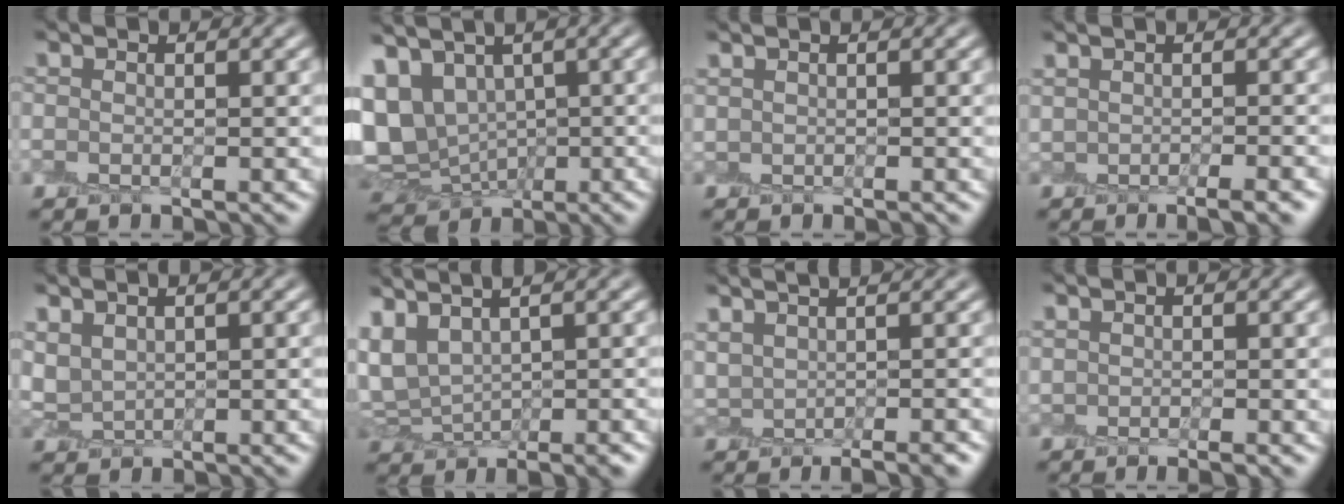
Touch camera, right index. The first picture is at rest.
{"total": 8.1, "force": [1.8, 5.8, 5.3], "torque": [-0.119, 0.004, 0.036]}
{"total": 0.0}
{"total": 3.3, "force": [-1.7, 0.9, 2.6], "torque": [-0.027, -0.008, -0.017]}
{"total": 2.3, "force": [1.4, 1.5, 1.2], "torque": [-0.033, 0.008, 0.031]}
{"total": 7.1, "force": [2.7, 3.7, 5.4], "torque": [-0.111, 0.015, 0.062]}
{"total": 5.4, "force": [2.6, 2.2, 4.2], "torque": [-0.049, 0.032, 0.039]}
{"total": 1.0, "force": [0.1, 0.1, 1.0], "torque": [-0.016, 0.001, 0.004]}